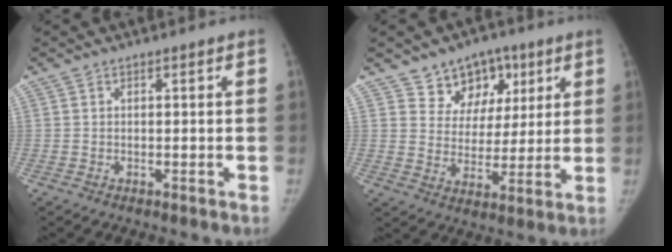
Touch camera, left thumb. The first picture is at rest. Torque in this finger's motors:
{"motor_torque": [0.01, 0.05, 0.02, 0.04, 0.00]}